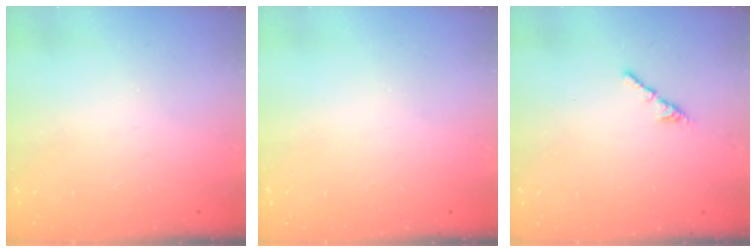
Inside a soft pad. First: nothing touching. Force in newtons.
{"total": 0.0}
{"total": 2.1, "press": 2.0, "slide": 0.7}